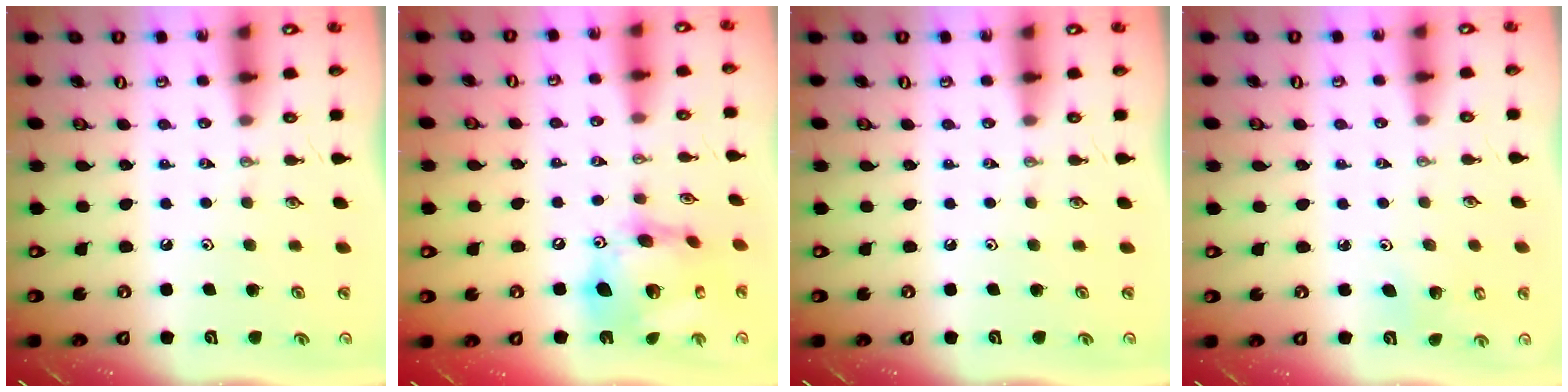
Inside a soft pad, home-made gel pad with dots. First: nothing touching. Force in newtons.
{"total": 18.8, "press": 18.7, "slide": 1.8}
{"total": 0.0}
{"total": 3.0, "press": 2.9, "slide": 0.4}